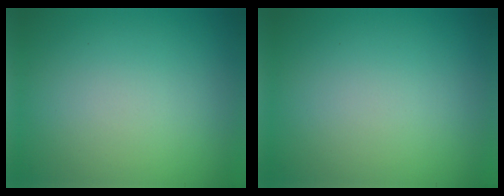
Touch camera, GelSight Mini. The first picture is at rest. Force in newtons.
{"total": 0.0}